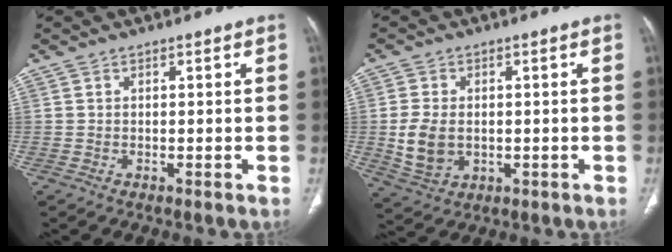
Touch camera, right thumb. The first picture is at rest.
{"total": 7.8, "force": [-0.4, 5.5, 5.4], "torque": [-0.102, -0.004, 0.003]}